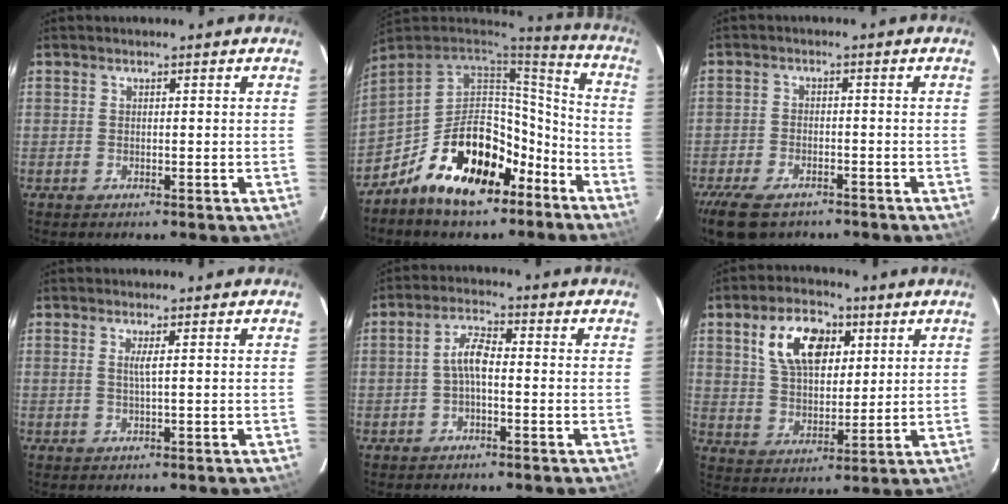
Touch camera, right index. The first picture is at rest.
{"total": 20.6, "force": [-12.3, 10.9, 12.4], "torque": [-0.231, 0.045, -0.183]}
{"total": 9.5, "force": [-6.9, 4.7, 4.6], "torque": [-0.121, -0.014, -0.122]}
{"total": 1.4, "force": [0.3, -0.4, 1.3], "torque": [-0.026, -0.001, 0.006]}
{"total": 4.1, "force": [-0.9, 1.4, 3.8], "torque": [-0.079, 0.015, -0.019]}
{"total": 12.2, "force": [5.0, 7.2, 8.5], "torque": [-0.156, 0.024, 0.094]}